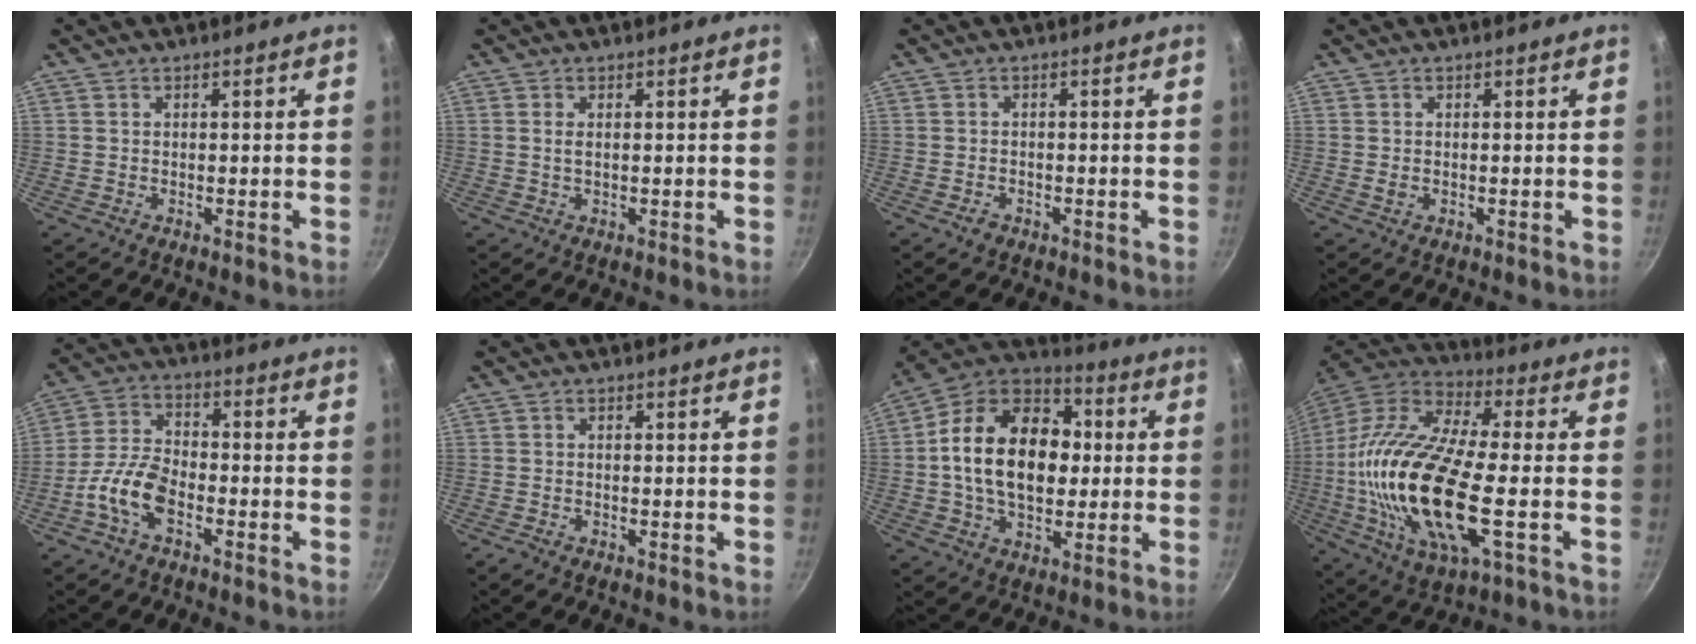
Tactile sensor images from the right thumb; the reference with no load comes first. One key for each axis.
{"total": 1.3, "fx": 0.2, "fy": 0.6, "fz": 1.1, "tx": -0.022, "ty": 0.000, "tz": 0.002}
{"total": 1.8, "fx": -1.1, "fy": 1.2, "fz": 0.7, "tx": -0.012, "ty": 0.011, "tz": -0.014}
{"total": 0.8, "fx": -0.1, "fy": 0.6, "fz": 0.5, "tx": -0.009, "ty": 0.000, "tz": 0.000}
{"total": 9.2, "fx": -4.1, "fy": 4.6, "fz": 6.7, "tx": -0.130, "ty": 0.037, "tz": -0.090}
{"total": 1.1, "fx": -0.8, "fy": 0.6, "fz": 0.4, "tx": -0.016, "ty": 0.004, "tz": -0.016}
{"total": 21.4, "fx": 1.0, "fy": 14.6, "fz": 15.5, "tx": -0.228, "ty": 0.030, "tz": 0.004}
{"total": 26.0, "fx": -3.5, "fy": 9.6, "fz": 23.9, "tx": -0.482, "ty": 0.013, "tz": -0.077}